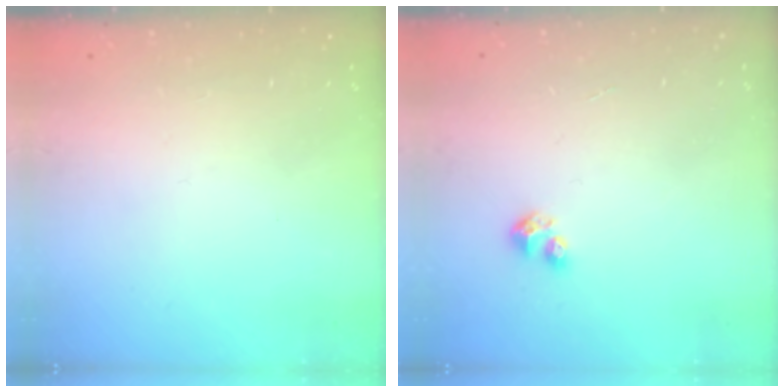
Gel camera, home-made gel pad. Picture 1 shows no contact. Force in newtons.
{"total": 3.0, "press": 2.9, "slide": 0.3}